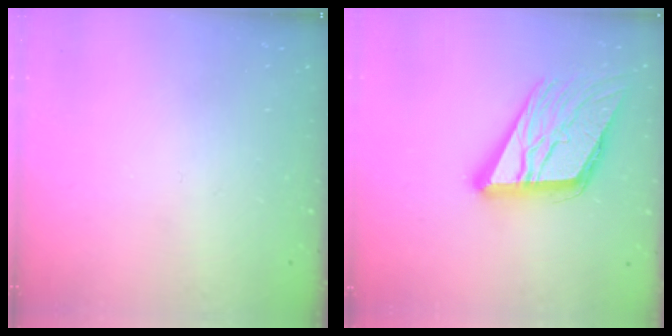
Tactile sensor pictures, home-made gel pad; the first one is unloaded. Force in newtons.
{"total": 18.6, "press": 18.4, "slide": 2.2}